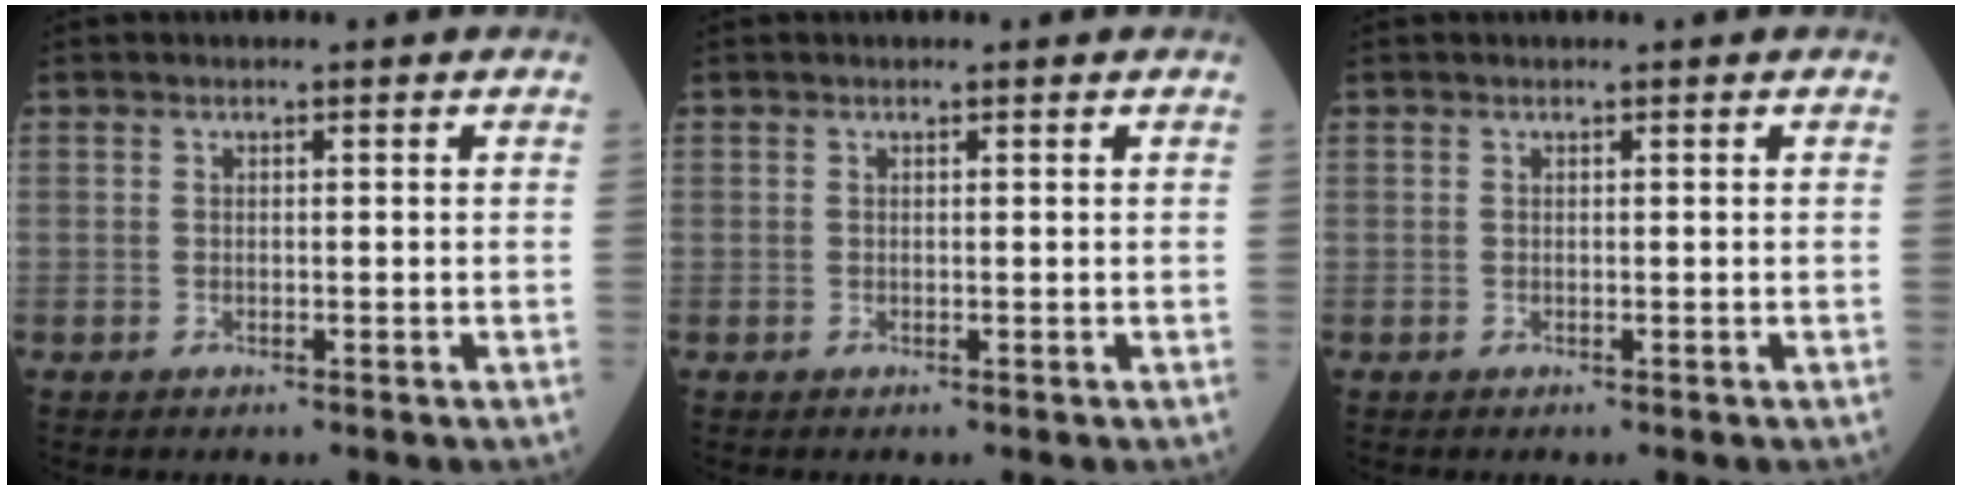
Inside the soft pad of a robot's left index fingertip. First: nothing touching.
{"total": 0.0}
{"total": 0.0}